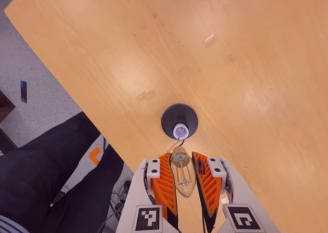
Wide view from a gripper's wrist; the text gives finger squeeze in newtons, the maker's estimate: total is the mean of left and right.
{"total": 23.6, "left": 25.8, "right": 21.5}